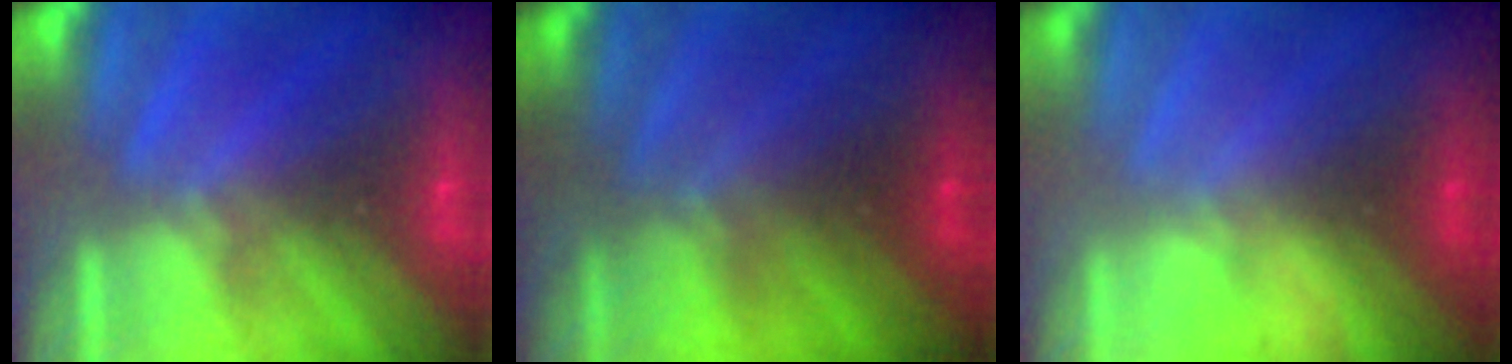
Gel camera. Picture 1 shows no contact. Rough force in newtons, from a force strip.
{"total": 1.9}
{"total": 2.8}